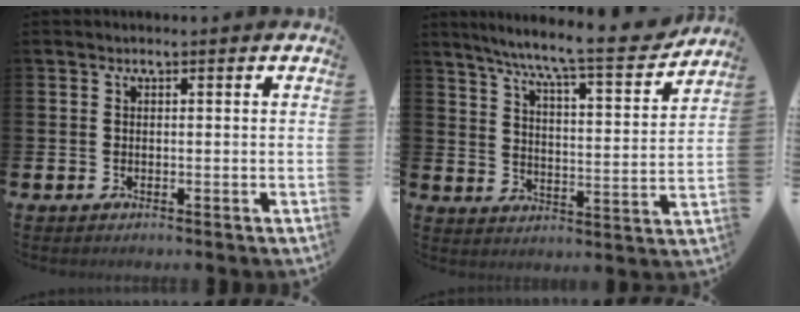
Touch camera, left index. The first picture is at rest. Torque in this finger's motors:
{"motor_torque": [0.98, -1.16, 0.68, 0.21]}